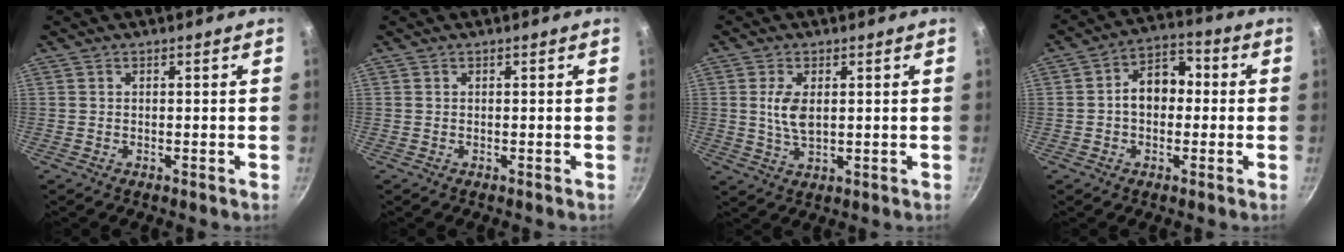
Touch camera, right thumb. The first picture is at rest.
{"total": 0.0}
{"total": 5.4, "force": [0.9, 2.8, 4.5], "torque": [-0.090, -0.008, 0.019]}
{"total": 9.1, "force": [-0.1, 6.6, 6.2], "torque": [-0.053, 0.031, -0.015]}